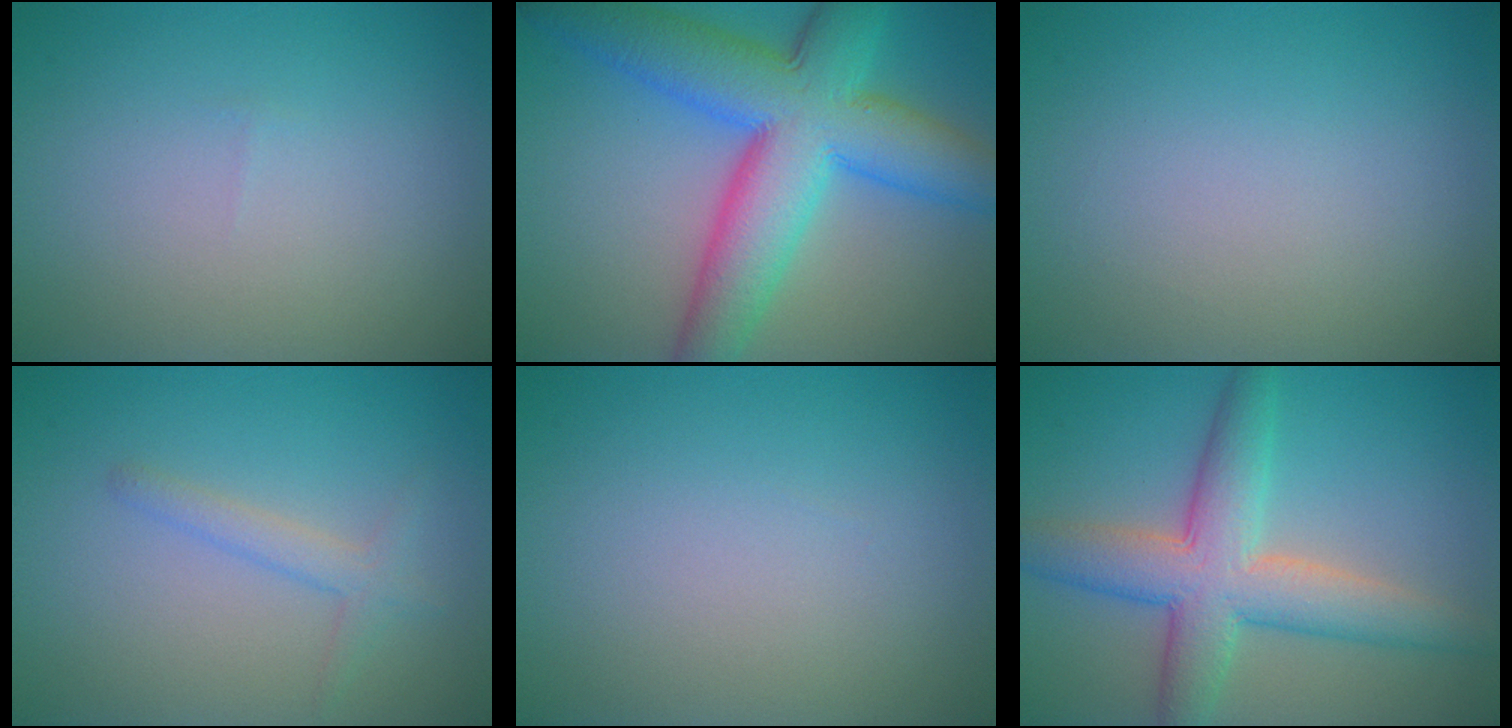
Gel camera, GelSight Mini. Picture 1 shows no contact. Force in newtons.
{"total": 11.5, "press": 11.5, "slide": 0.3}
{"total": 0.0}
{"total": 1.8, "press": 1.8, "slide": 0.1}
{"total": 0.0}
{"total": 7.2, "press": 7.2, "slide": 0.4}